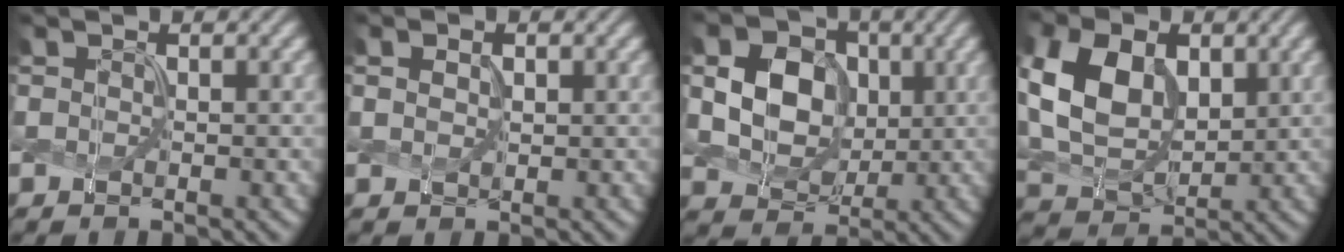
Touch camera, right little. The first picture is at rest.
{"total": 1.1, "force": [0.2, 0.7, 0.8], "torque": [-0.022, 0.001, 0.013]}
{"total": 8.0, "force": [0.7, 6.7, 4.4], "torque": [-0.116, 0.014, 0.013]}
{"total": 8.7, "force": [1.6, 6.0, 6.2], "torque": [-0.152, 0.007, 0.029]}